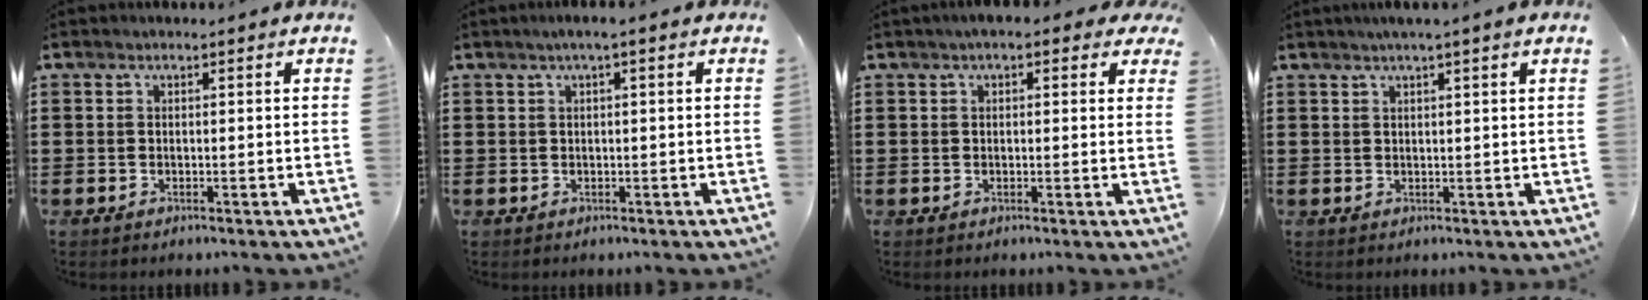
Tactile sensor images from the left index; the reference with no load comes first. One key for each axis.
{"total": 1.3, "fx": 0.1, "fy": 0.1, "fz": 1.3, "tx": -0.020, "ty": -0.002, "tz": 0.003}
{"total": 2.3, "fx": 1.3, "fy": 1.1, "fz": 1.5, "tx": -0.035, "ty": 0.009, "tz": 0.021}
{"total": 1.6, "fx": 1.1, "fy": -0.4, "fz": 1.2, "tx": -0.022, "ty": 0.000, "tz": 0.020}